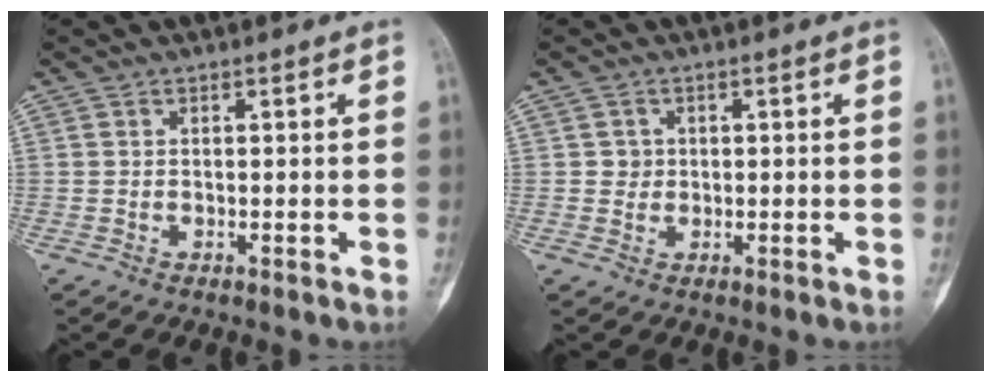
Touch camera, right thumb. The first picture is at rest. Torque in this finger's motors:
{"motor_torque": [0.33, 0.12, 0.04, -0.14, 0.03]}